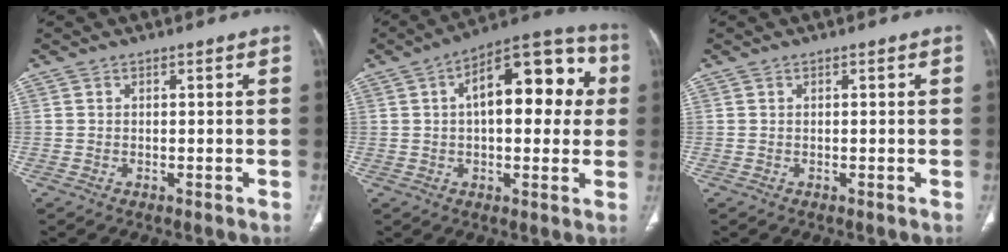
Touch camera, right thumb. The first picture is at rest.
{"total": 18.5, "force": [3.6, 9.0, 15.8], "torque": [-0.184, 0.035, 0.043]}
{"total": 0.0}